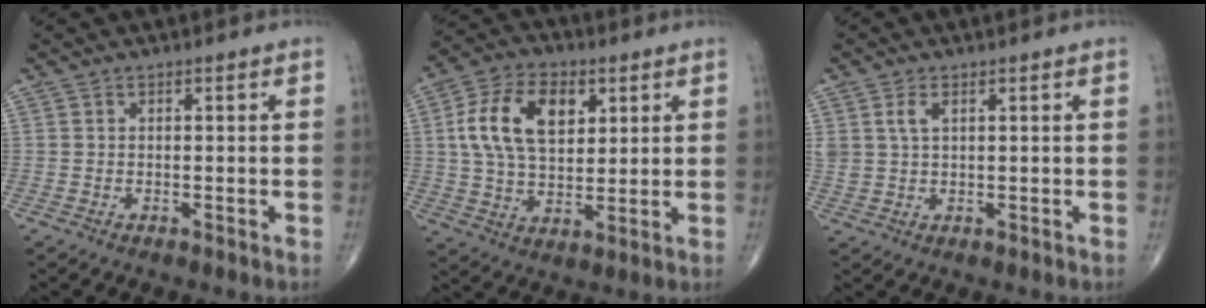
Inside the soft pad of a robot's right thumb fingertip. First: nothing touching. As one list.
[{"total": 14.5, "force": [4.1, 8.8, 10.8], "torque": [-0.180, 0.000, 0.074]}, {"total": 3.2, "force": [1.3, 1.7, 2.3], "torque": [-0.052, 0.000, 0.031]}]